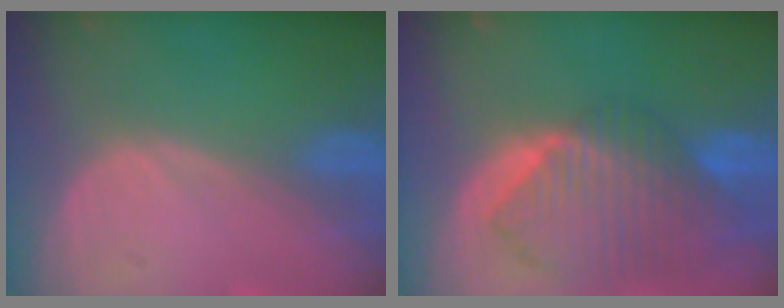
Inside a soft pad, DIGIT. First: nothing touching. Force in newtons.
{"total": 10.4, "press": 9.0, "slide": 5.1}